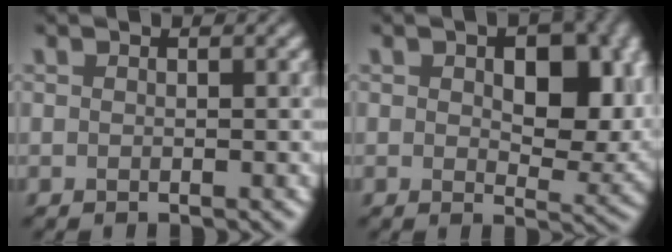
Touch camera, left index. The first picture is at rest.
{"total": 8.7, "force": [1.3, 4.9, 7.1], "torque": [-0.094, -0.007, 0.023]}